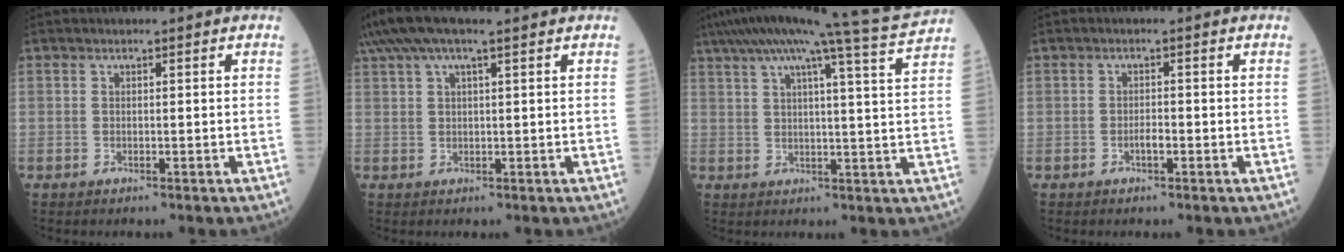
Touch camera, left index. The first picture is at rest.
{"total": 9.0, "force": [6.5, 1.2, 6.1], "torque": [-0.121, 0.057, 0.112]}
{"total": 15.2, "force": [12.9, -2.7, 7.7], "torque": [-0.132, -0.021, 0.164]}
{"total": 1.4, "force": [-0.6, 0.3, 1.2], "torque": [-0.022, 0.002, -0.011]}